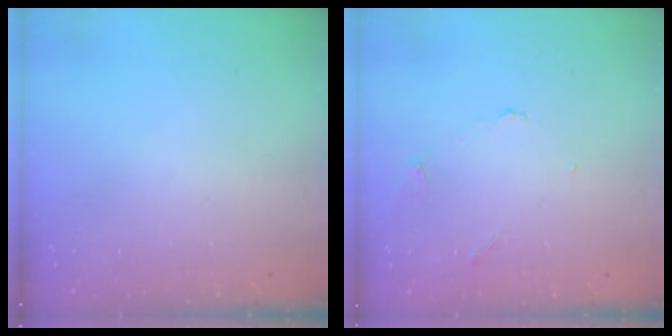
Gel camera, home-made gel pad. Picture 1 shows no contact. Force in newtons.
{"total": 2.7, "press": 2.7, "slide": 0.3}